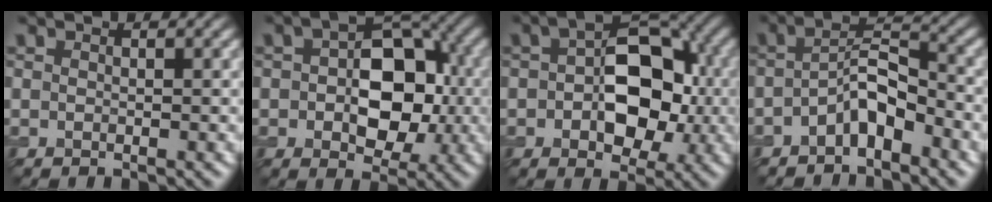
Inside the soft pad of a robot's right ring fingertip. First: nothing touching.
{"total": 8.0, "force": [-0.1, 5.3, 6.1], "torque": [-0.081, 0.010, -0.002]}
{"total": 8.5, "force": [-0.2, 5.3, 6.7], "torque": [-0.094, 0.014, -0.008]}
{"total": 3.6, "force": [-2.0, 1.2, 2.7], "torque": [-0.054, 0.015, -0.040]}